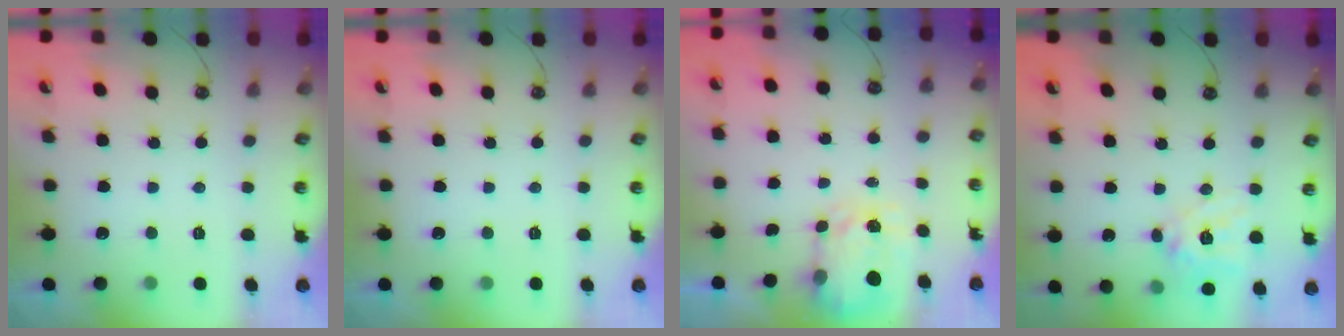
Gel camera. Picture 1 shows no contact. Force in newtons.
{"total": 0.0}
{"total": 3.7, "press": 3.7, "slide": 0.6}
{"total": 13.1, "press": 13.0, "slide": 1.7}